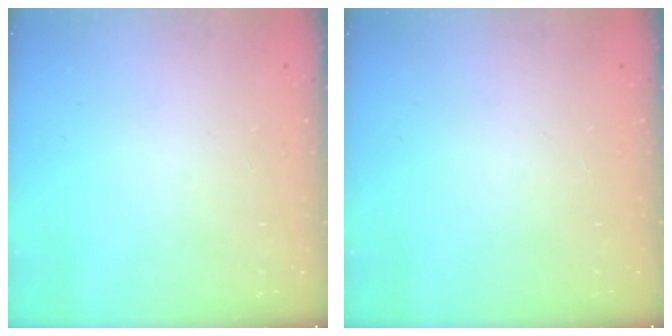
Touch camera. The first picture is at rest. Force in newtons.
{"total": 0.0}